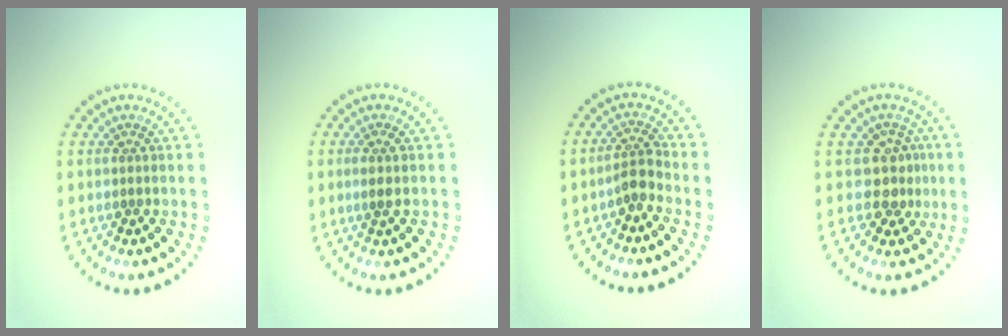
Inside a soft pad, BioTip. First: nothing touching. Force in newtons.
{"total": 1.2, "press": 0.8, "slide": 0.9}
{"total": 2.2, "press": 1.9, "slide": 1.3}
{"total": 2.4, "press": 2.0, "slide": 1.5}